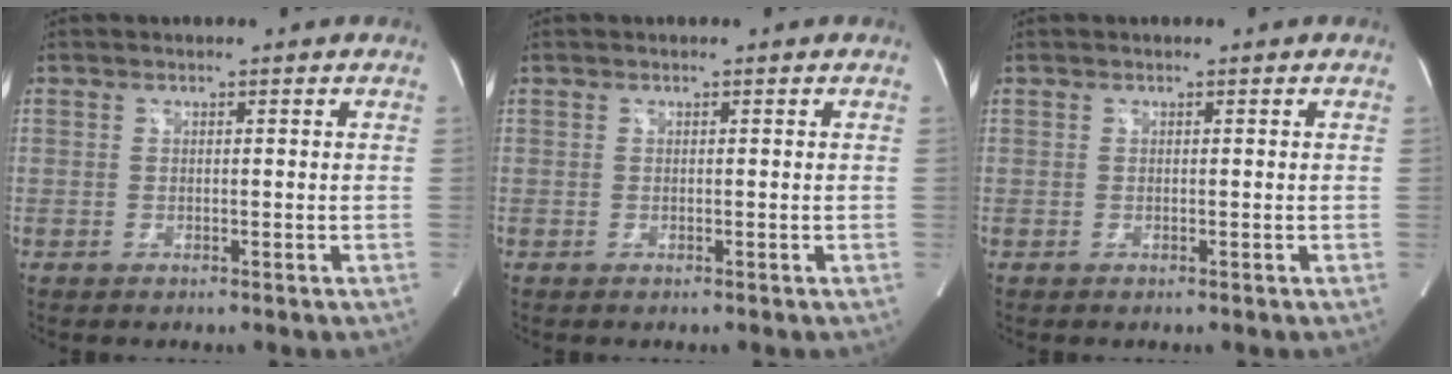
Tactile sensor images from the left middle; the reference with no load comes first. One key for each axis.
{"total": 0.0}
{"total": 0.0}